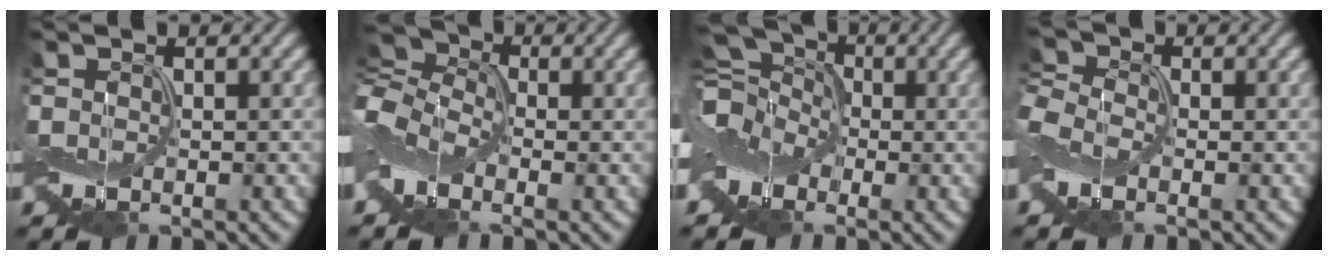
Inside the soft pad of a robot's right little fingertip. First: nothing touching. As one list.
[{"total": 5.8, "force": [-1.6, 4.2, 3.7], "torque": [-0.101, 0.009, -0.044]}, {"total": 9.2, "force": [-0.8, 6.9, 6.0], "torque": [-0.115, 0.018, -0.042]}, {"total": 3.8, "force": [-1.2, 2.8, 2.2], "torque": [-0.065, 0.002, -0.027]}]